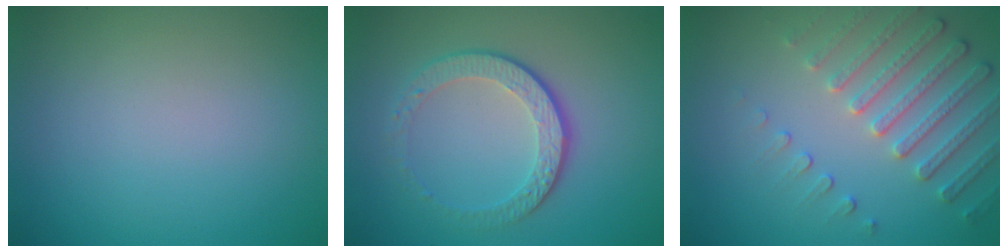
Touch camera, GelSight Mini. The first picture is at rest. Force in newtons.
{"total": 4.3, "press": 3.0, "slide": 3.1}
{"total": 4.7, "press": 3.7, "slide": 2.9}